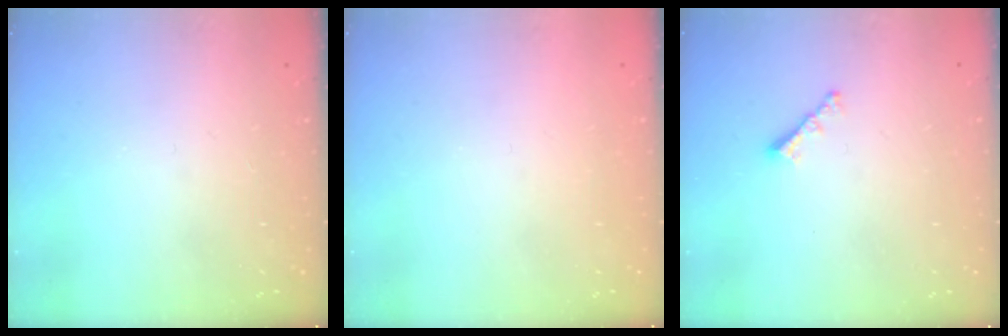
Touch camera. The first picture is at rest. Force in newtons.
{"total": 1.3, "press": 1.3, "slide": 0.2}
{"total": 2.4, "press": 2.4, "slide": 0.5}